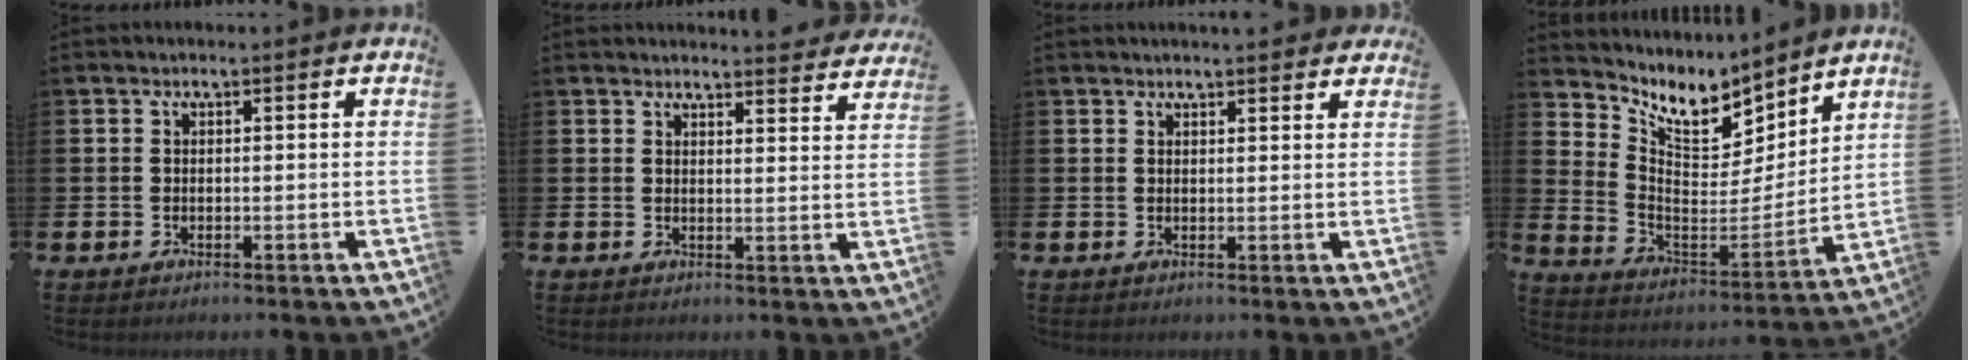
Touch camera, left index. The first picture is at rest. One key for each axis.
{"total": 3.4, "fx": 3.4, "fy": 0.1, "fz": 0.0, "tx": 0.013, "ty": -0.028, "tz": 0.058}
{"total": 2.0, "fx": 2.0, "fy": 0.2, "fz": 0.1, "tx": 0.006, "ty": -0.009, "tz": 0.033}
{"total": 9.3, "fx": 8.3, "fy": 3.4, "fz": 2.3, "tx": -0.088, "ty": -0.064, "tz": 0.151}